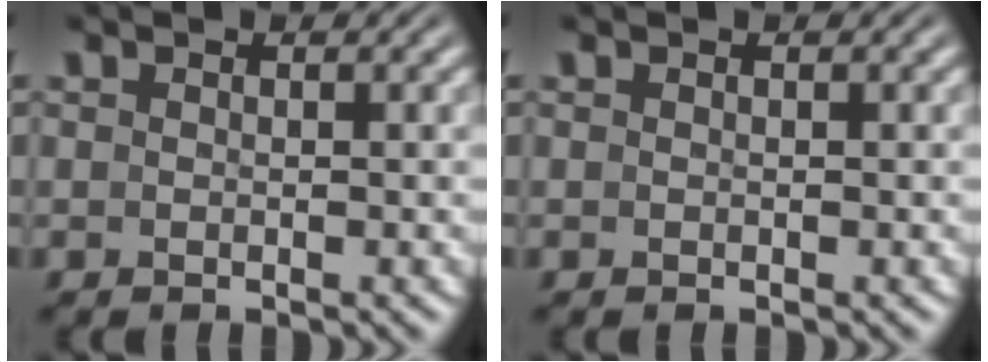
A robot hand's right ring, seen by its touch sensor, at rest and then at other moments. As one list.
[{"total": 0.0}]